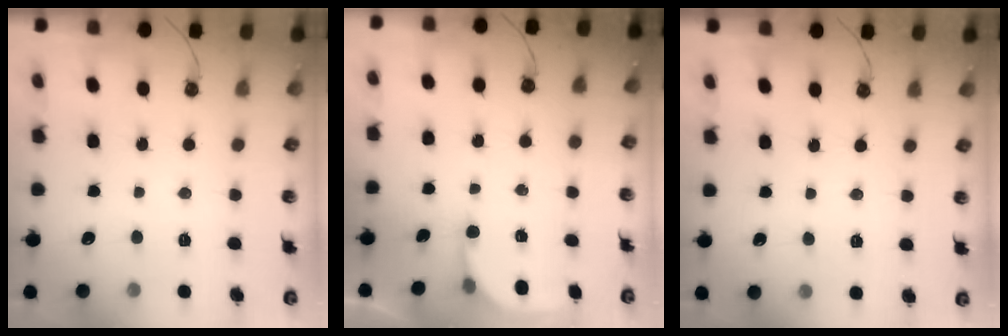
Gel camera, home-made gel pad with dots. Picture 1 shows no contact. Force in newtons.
{"total": 2.4, "press": 2.4, "slide": 0.5}
{"total": 4.0, "press": 4.0, "slide": 0.5}